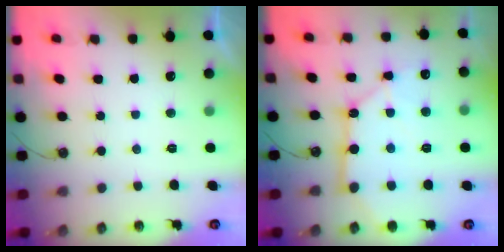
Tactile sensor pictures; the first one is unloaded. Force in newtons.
{"total": 13.6, "press": 13.5, "slide": 1.7}